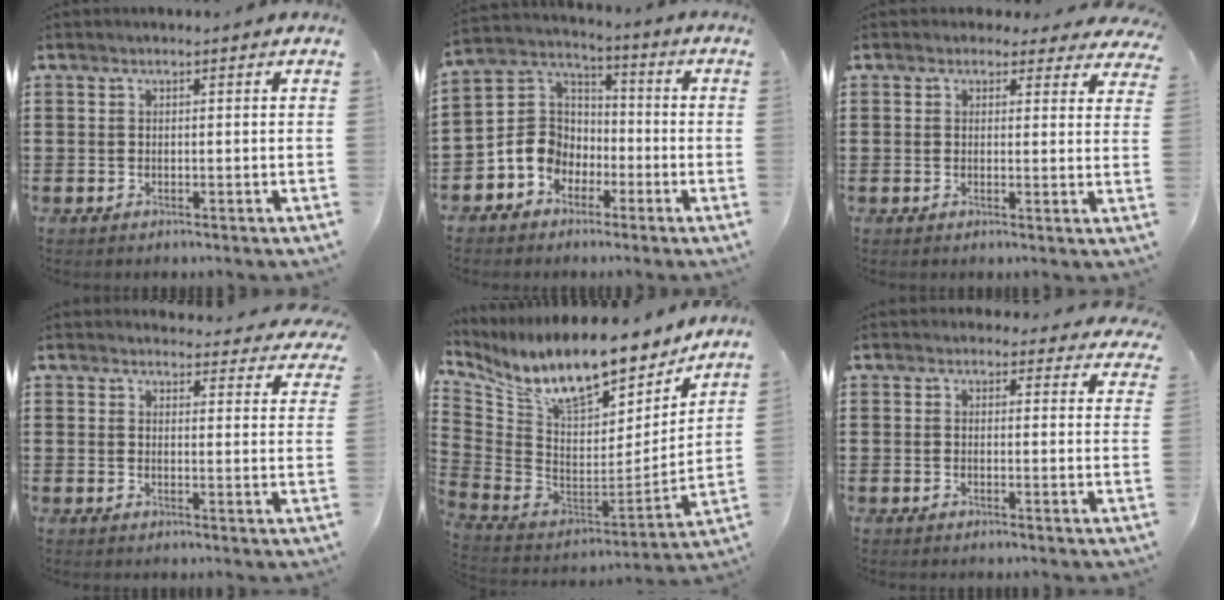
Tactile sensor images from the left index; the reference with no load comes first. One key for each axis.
{"total": 7.6, "fx": -2.8, "fy": 6.7, "fz": 2.3, "tx": -0.093, "ty": 0.008, "tz": -0.063}
{"total": 2.2, "fx": 1.8, "fy": 1.2, "fz": 0.6, "tx": -0.014, "ty": 0.000, "tz": 0.031}
{"total": 3.6, "fx": 3.4, "fy": 0.7, "fz": 0.6, "tx": -0.017, "ty": -0.017, "tz": 0.062}
{"total": 12.6, "fx": 9.9, "fy": 3.3, "fz": 7.1, "tx": -0.159, "ty": -0.071, "tz": 0.172}
{"total": 2.1, "fx": 1.9, "fy": 0.9, "fz": 0.3, "tx": -0.006, "ty": -0.002, "tz": 0.033}